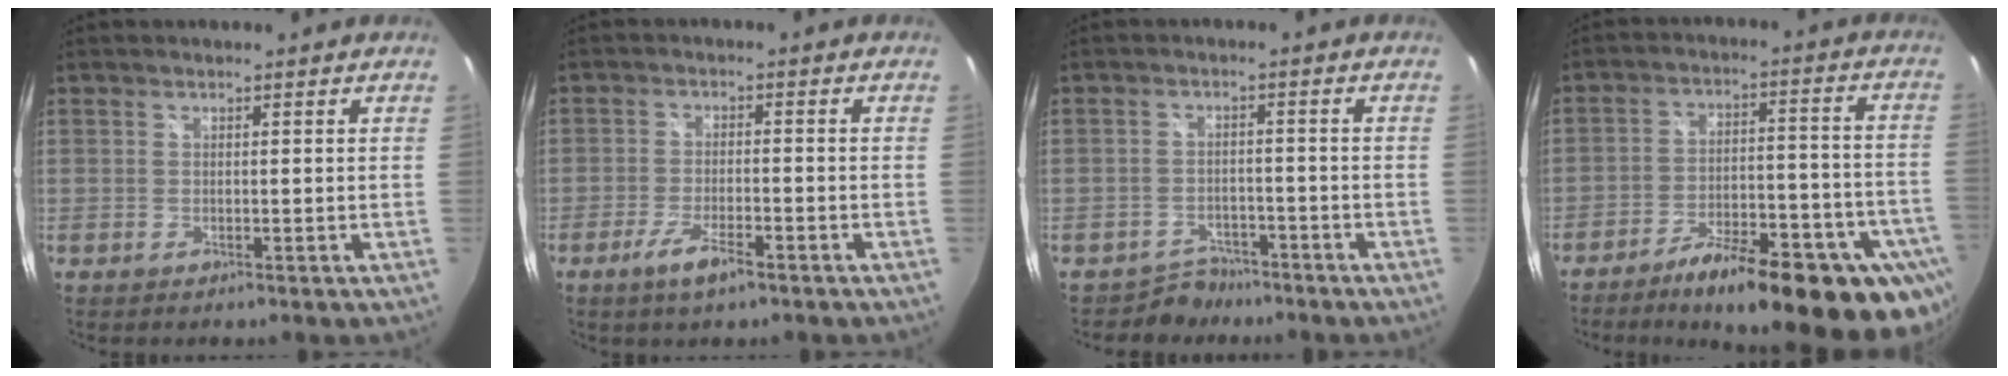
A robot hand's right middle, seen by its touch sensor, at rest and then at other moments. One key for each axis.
{"total": 5.5, "fx": -3.5, "fy": 1.4, "fz": 4.0, "tx": -0.091, "ty": -0.011, "tz": -0.063}
{"total": 4.4, "fx": -3.6, "fy": 2.6, "fz": -0.5, "tx": 0.005, "ty": 0.013, "tz": -0.058}
{"total": 24.6, "fx": -18.0, "fy": 6.4, "fz": 15.4, "tx": -0.197, "ty": -0.015, "tz": -0.241}